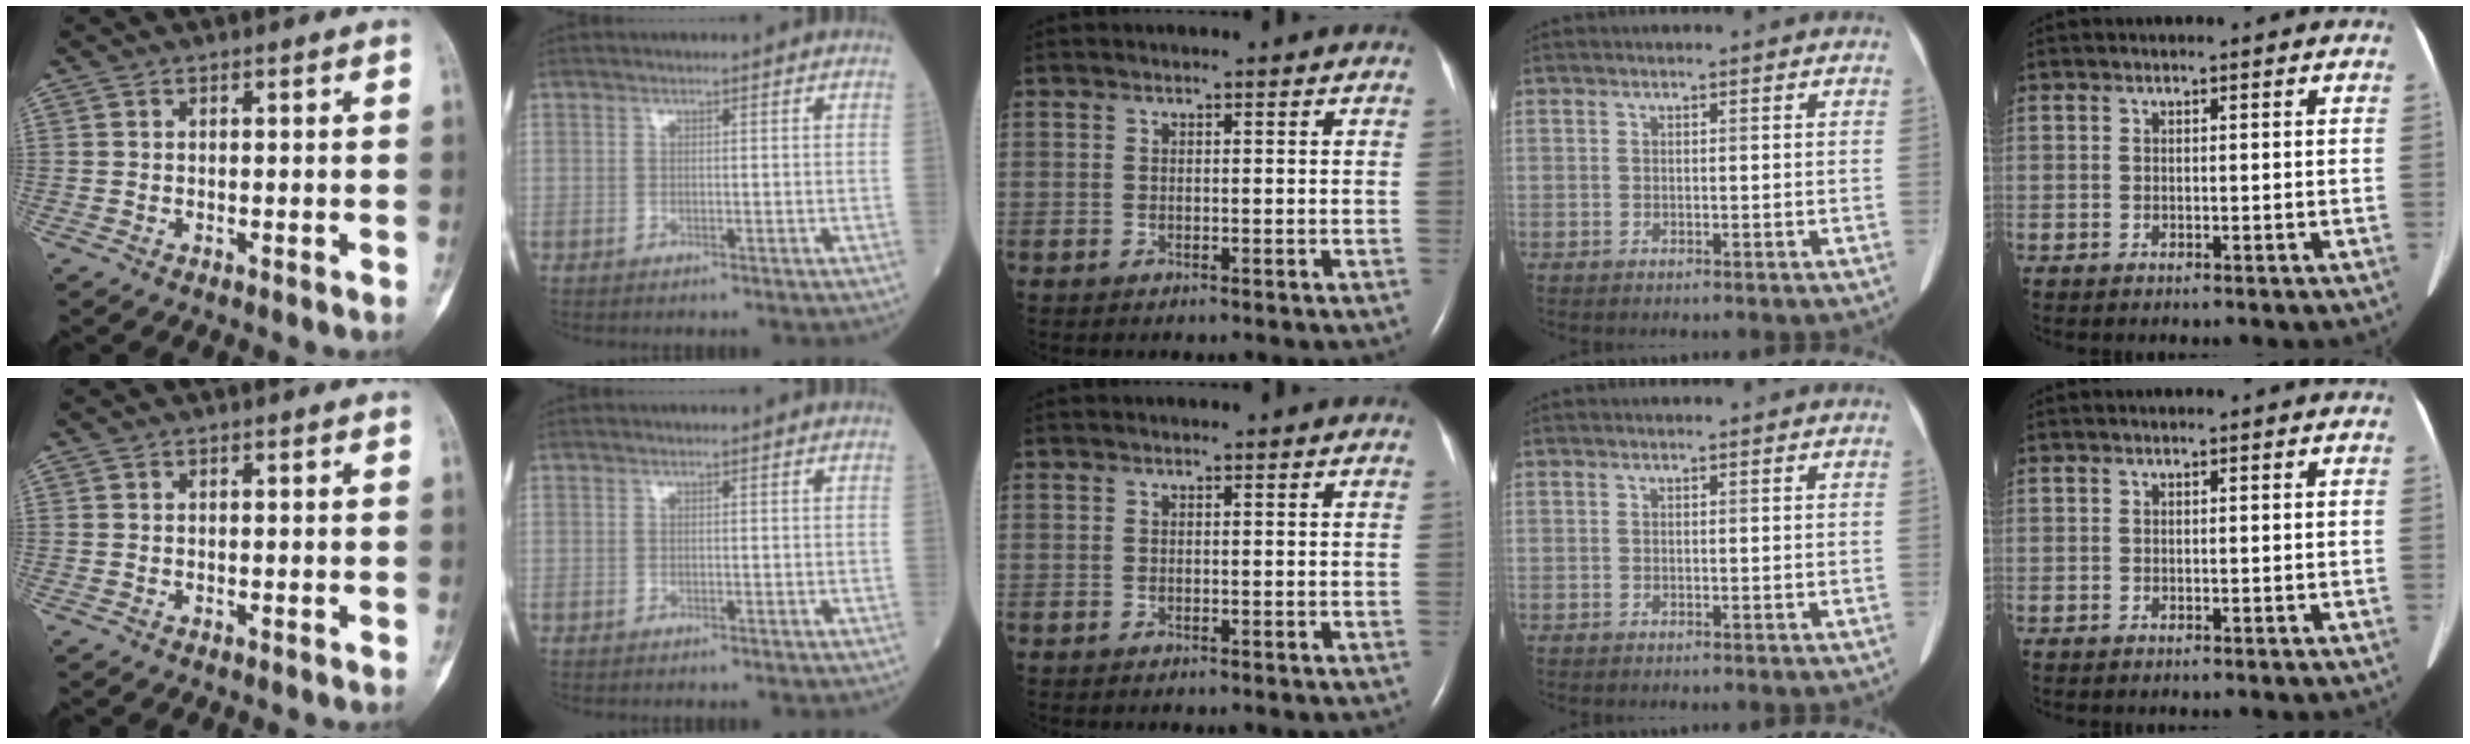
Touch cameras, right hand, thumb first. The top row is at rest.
{}